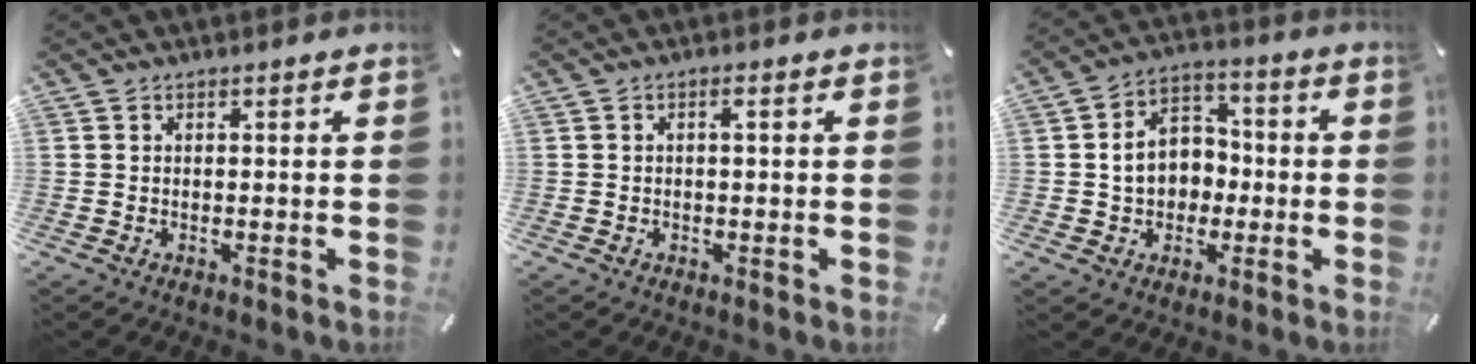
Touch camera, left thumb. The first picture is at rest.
{"total": 1.3, "force": [0.1, 0.4, 1.2], "torque": [-0.024, 0.002, 0.000]}
{"total": 9.3, "force": [-0.6, 8.0, 4.8], "torque": [-0.081, 0.019, -0.010]}